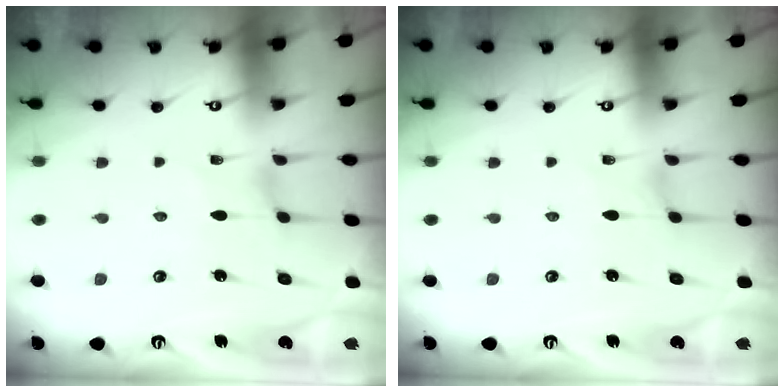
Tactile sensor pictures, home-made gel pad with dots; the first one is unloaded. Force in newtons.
{"total": 0.0}